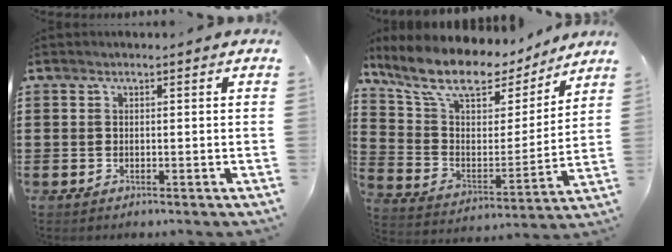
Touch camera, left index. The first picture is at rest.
{"total": 10.7, "force": [8.6, 3.7, 5.2], "torque": [-0.136, -0.054, 0.147]}